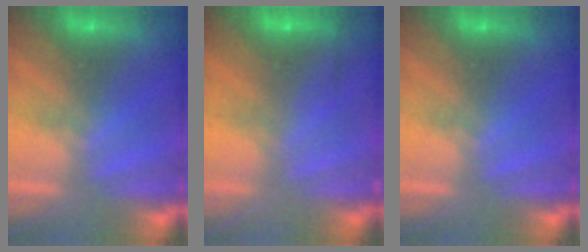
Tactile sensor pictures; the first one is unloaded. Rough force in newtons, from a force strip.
{"total": 2.5}
{"total": 0.0}